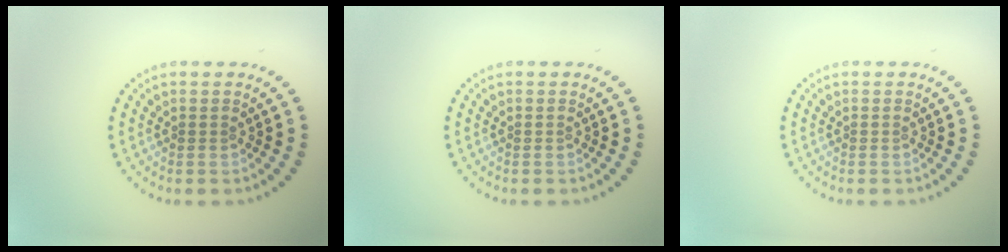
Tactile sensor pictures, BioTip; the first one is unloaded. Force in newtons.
{"total": 0.0}
{"total": 0.0}